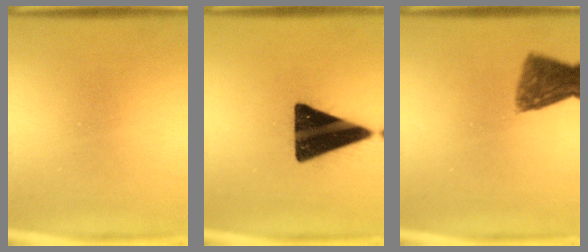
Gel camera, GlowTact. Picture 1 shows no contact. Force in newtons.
{"total": 18.6}
{"total": 7.9}